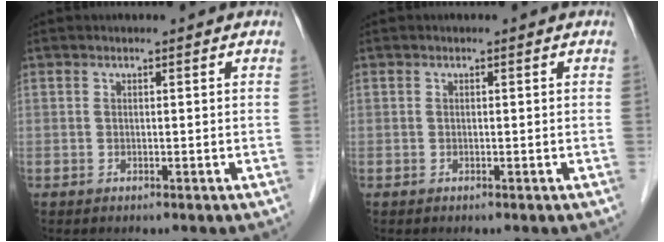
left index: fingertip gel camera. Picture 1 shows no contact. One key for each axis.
{"total": 0.0}